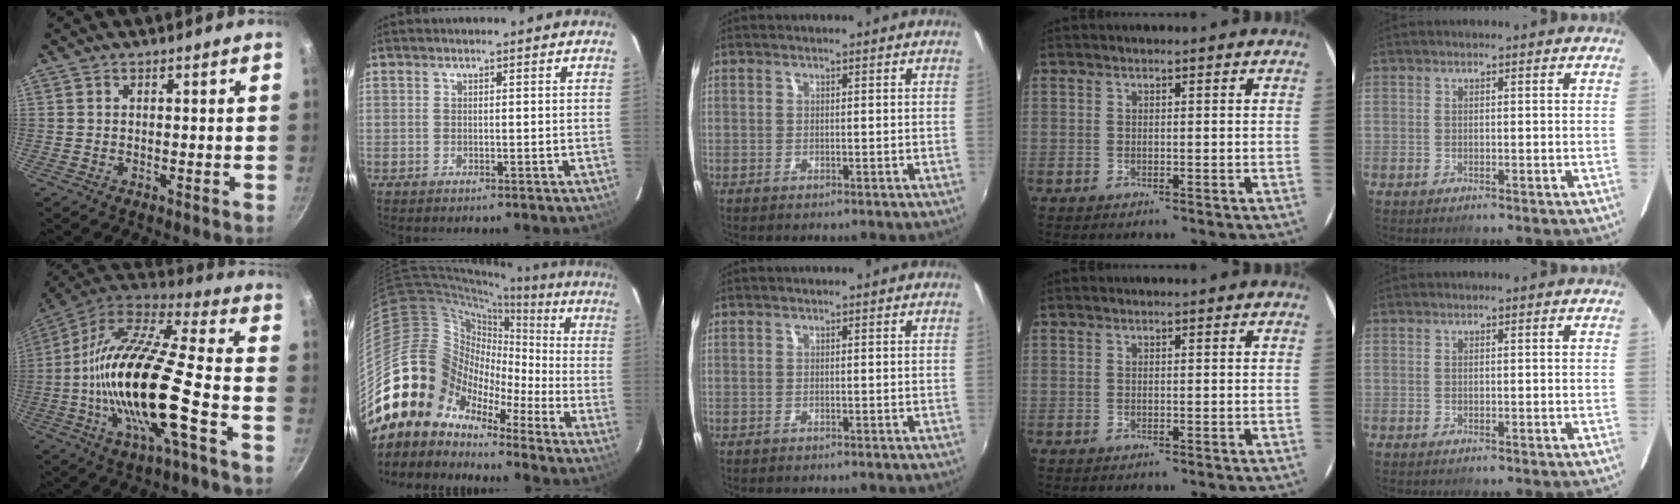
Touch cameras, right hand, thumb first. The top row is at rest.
{"thumb": {"total": 23.7, "force": [-5.7, 5.8, 22.3], "torque": [-0.407, 0.024, -0.124]}, "index": {"total": 13.4, "force": [-8.2, 10.3, 2.3], "torque": [-0.060, 0.042, -0.173]}}